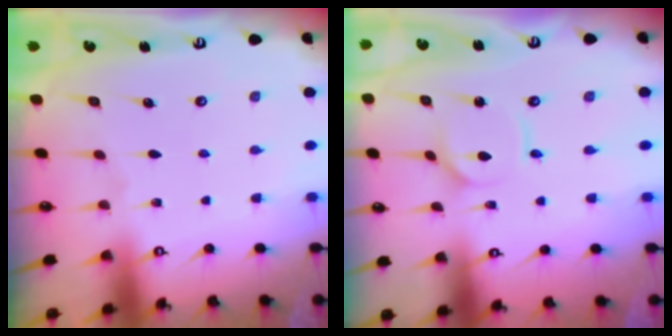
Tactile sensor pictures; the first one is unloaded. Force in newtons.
{"total": 2.6, "press": 2.6, "slide": 0.2}